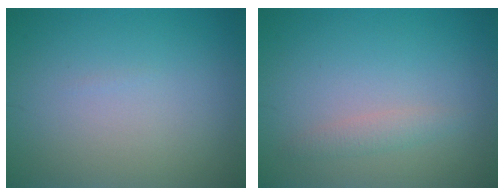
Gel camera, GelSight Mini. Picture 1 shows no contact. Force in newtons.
{"total": 1.3, "press": 1.3, "slide": 0.1}